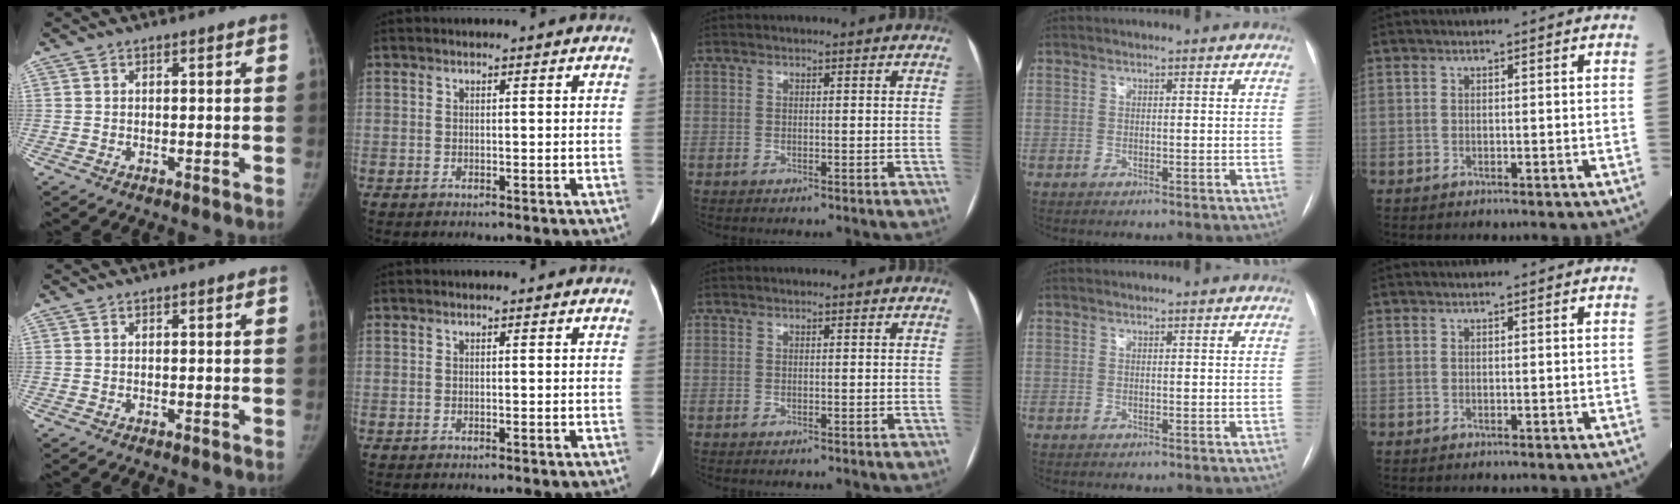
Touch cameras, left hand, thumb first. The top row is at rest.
{}